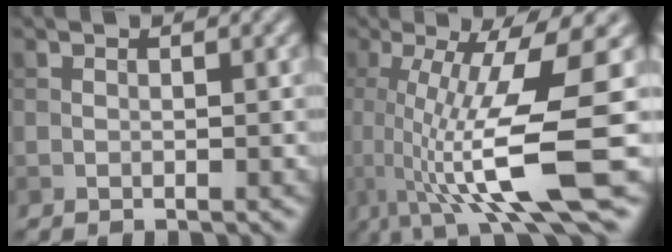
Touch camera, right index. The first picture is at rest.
{"total": 11.3, "force": [-1.1, 2.1, 11.0], "torque": [-0.162, -0.010, -0.013]}